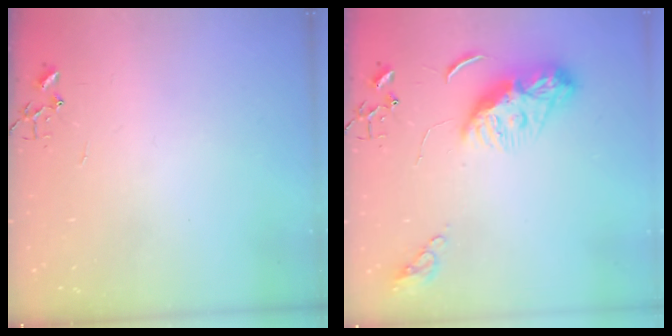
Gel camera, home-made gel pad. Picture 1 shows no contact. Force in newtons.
{"total": 9.9, "press": 9.8, "slide": 1.1}